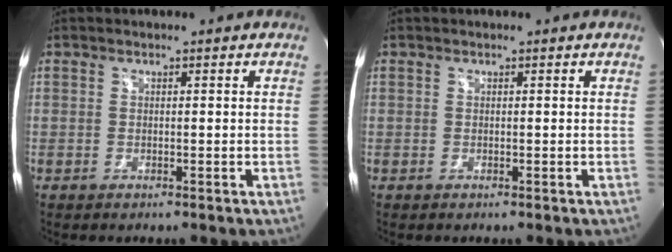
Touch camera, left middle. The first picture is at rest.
{"total": 0.0}